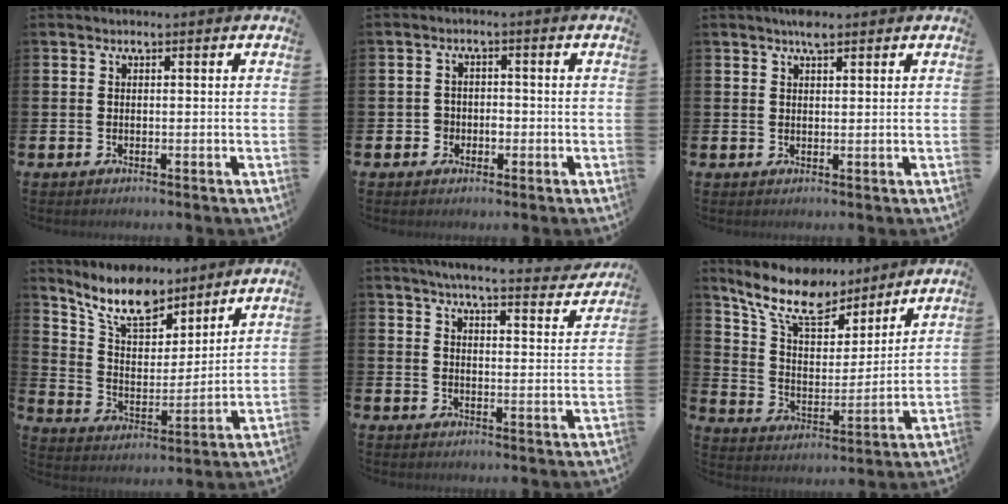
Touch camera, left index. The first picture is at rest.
{"total": 2.1, "force": [-0.8, 1.9, 0.4], "torque": [-0.008, 0.001, -0.020]}
{"total": 2.6, "force": [2.3, 0.8, 1.1], "torque": [-0.013, -0.003, 0.038]}
{"total": 10.6, "force": [9.0, 4.0, 3.9], "torque": [-0.103, -0.054, 0.162]}
{"total": 5.3, "force": [5.0, 0.2, 1.7], "torque": [-0.036, -0.034, 0.083]}
{"total": 11.6, "force": [10.0, 4.3, 4.2], "torque": [-0.116, -0.063, 0.176]}